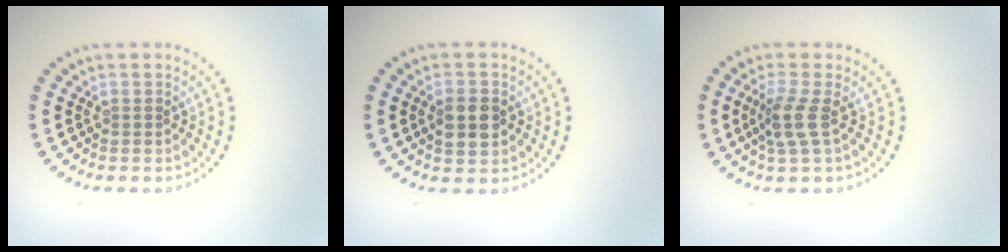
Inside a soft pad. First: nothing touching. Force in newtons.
{"total": 3.0, "press": 3.0, "slide": 0.1}
{"total": 2.6, "press": 2.0, "slide": 1.6}